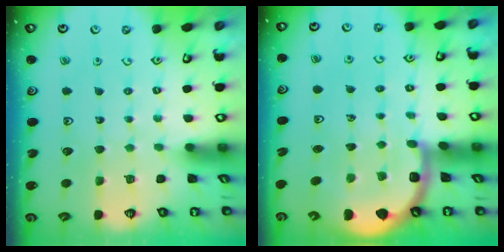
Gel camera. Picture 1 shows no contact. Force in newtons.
{"total": 6.3, "press": 6.0, "slide": 1.9}